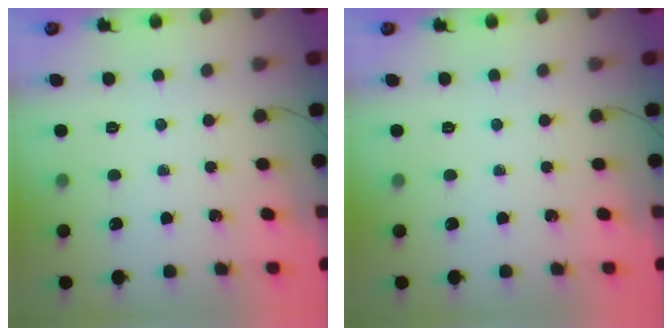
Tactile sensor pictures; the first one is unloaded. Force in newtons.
{"total": 0.0}